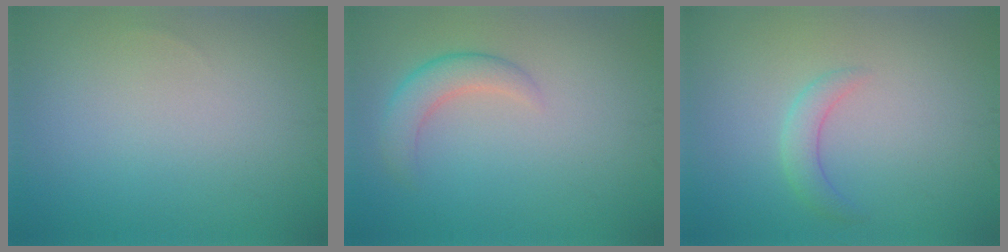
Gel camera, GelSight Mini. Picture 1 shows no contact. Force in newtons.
{"total": 2.7, "press": 2.7, "slide": 0.2}
{"total": 1.8, "press": 1.8, "slide": 0.1}